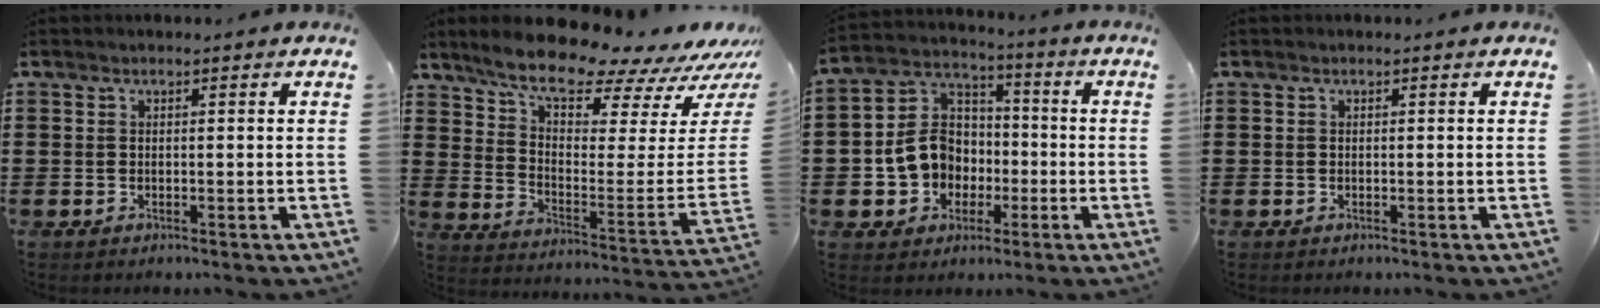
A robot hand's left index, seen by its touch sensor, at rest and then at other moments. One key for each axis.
{"total": 11.1, "fx": 9.8, "fy": 1.9, "fz": 4.8, "tx": -0.101, "ty": -0.089, "tz": 0.163}
{"total": 9.4, "fx": -2.0, "fy": 8.4, "fz": 3.7, "tx": -0.123, "ty": 0.017, "tz": -0.039}
{"total": 0.0}